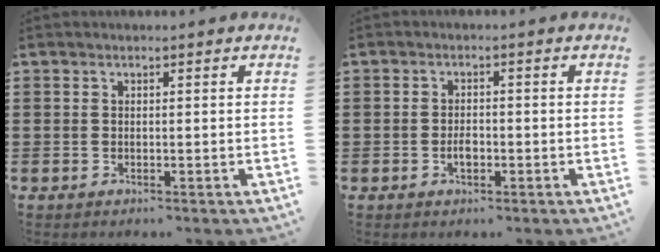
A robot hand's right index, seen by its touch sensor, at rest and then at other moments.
{"total": 2.1, "force": [-0.7, 1.0, 1.7], "torque": [-0.033, 0.000, -0.012]}